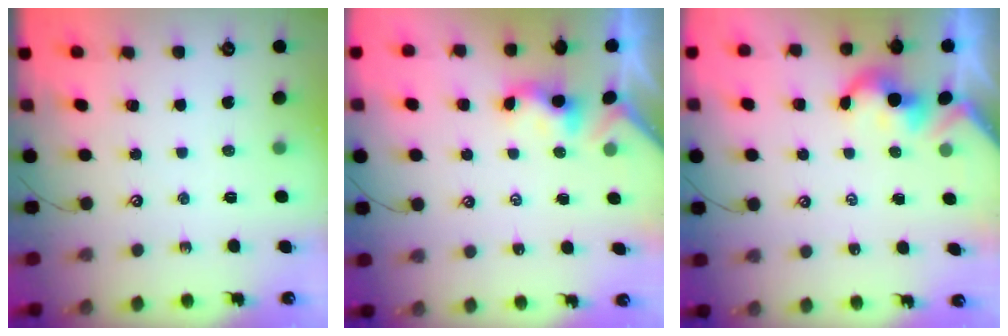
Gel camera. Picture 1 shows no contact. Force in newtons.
{"total": 0.6, "press": 0.4, "slide": 0.3}
{"total": 1.9, "press": 1.9, "slide": 0.2}